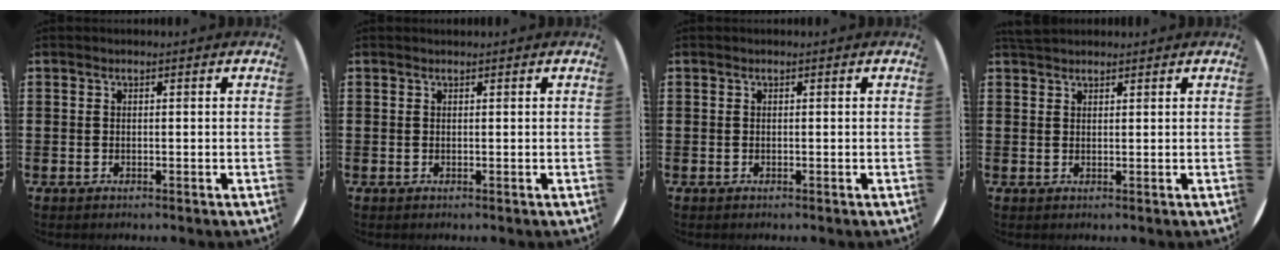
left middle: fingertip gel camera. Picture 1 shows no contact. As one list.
[{"total": 0.0}, {"total": 0.0}, {"total": 1.6, "force": [1.5, 0.4, 0.2], "torque": [-0.006, 0.004, 0.030]}]